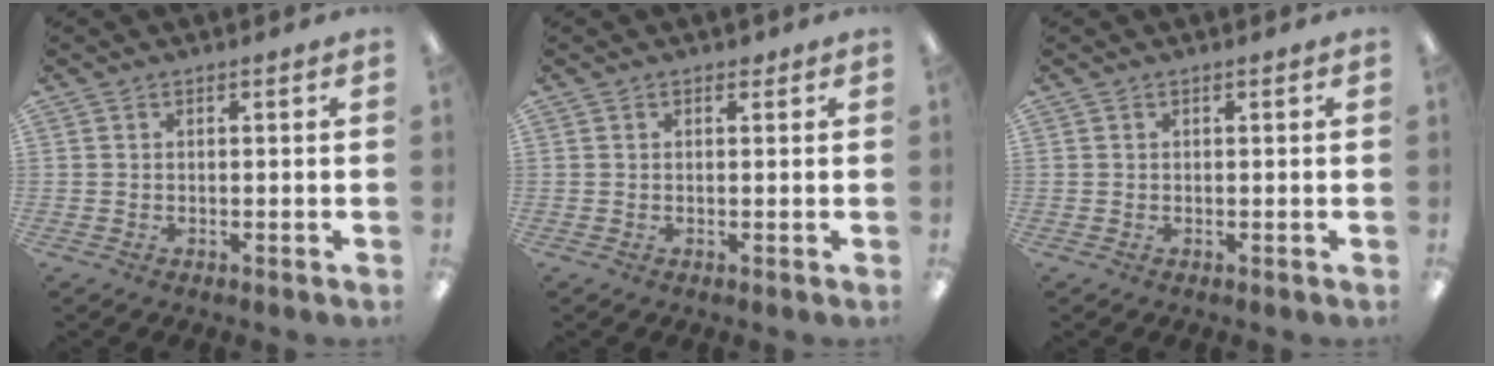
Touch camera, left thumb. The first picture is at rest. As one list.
[{"total": 1.1, "force": [0.6, 0.7, 0.6], "torque": [-0.005, -0.001, 0.009]}, {"total": 0.0}]